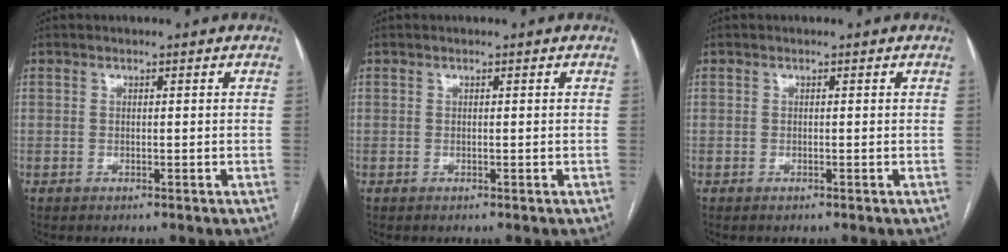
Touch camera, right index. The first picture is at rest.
{"total": 0.0}
{"total": 0.0}